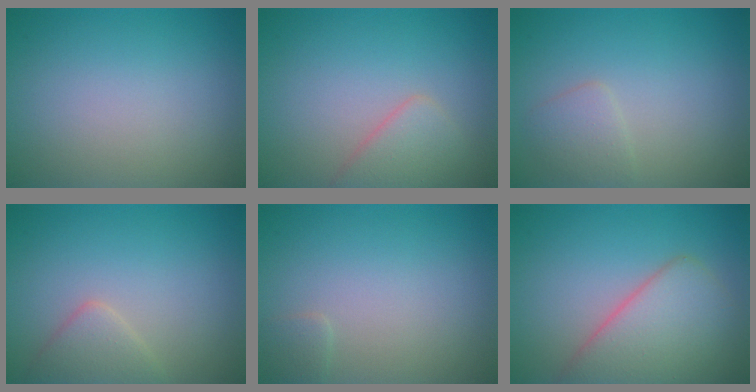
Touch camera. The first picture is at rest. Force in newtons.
{"total": 2.5, "press": 2.5, "slide": 0.2}
{"total": 1.7, "press": 1.7, "slide": 0.0}
{"total": 2.2, "press": 2.2, "slide": 0.1}
{"total": 0.8, "press": 0.8, "slide": 0.1}
{"total": 6.1, "press": 6.1, "slide": 0.1}